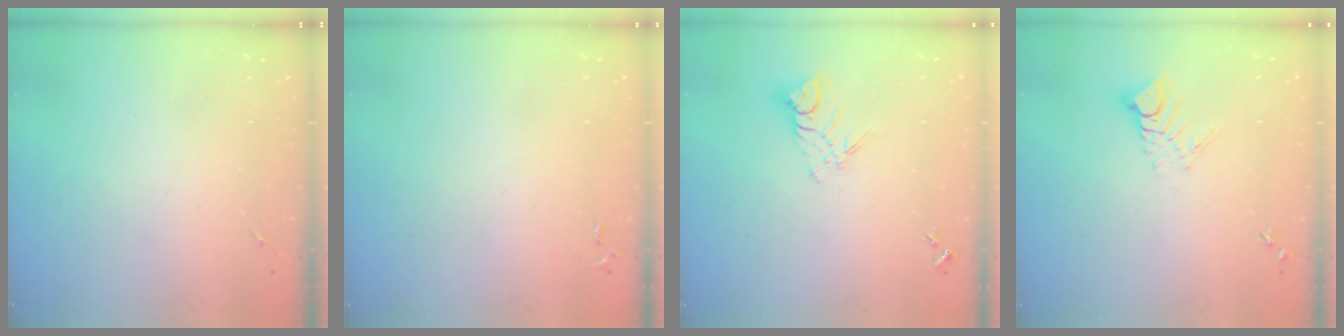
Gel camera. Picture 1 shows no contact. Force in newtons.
{"total": 2.6, "press": 2.6, "slide": 0.4}
{"total": 8.8, "press": 8.7, "slide": 0.7}
{"total": 7.9, "press": 7.8, "slide": 0.7}